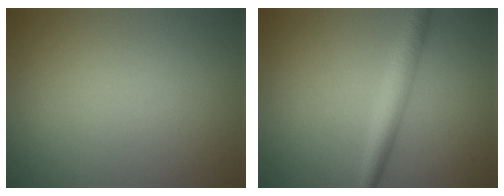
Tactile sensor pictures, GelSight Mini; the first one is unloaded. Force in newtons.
{"total": 3.0, "press": 3.0, "slide": 0.0}